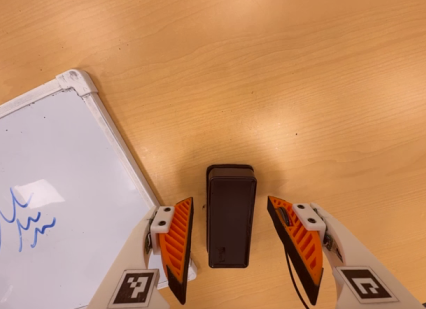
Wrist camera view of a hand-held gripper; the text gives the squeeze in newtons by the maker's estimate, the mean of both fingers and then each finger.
{"total": 0.0}